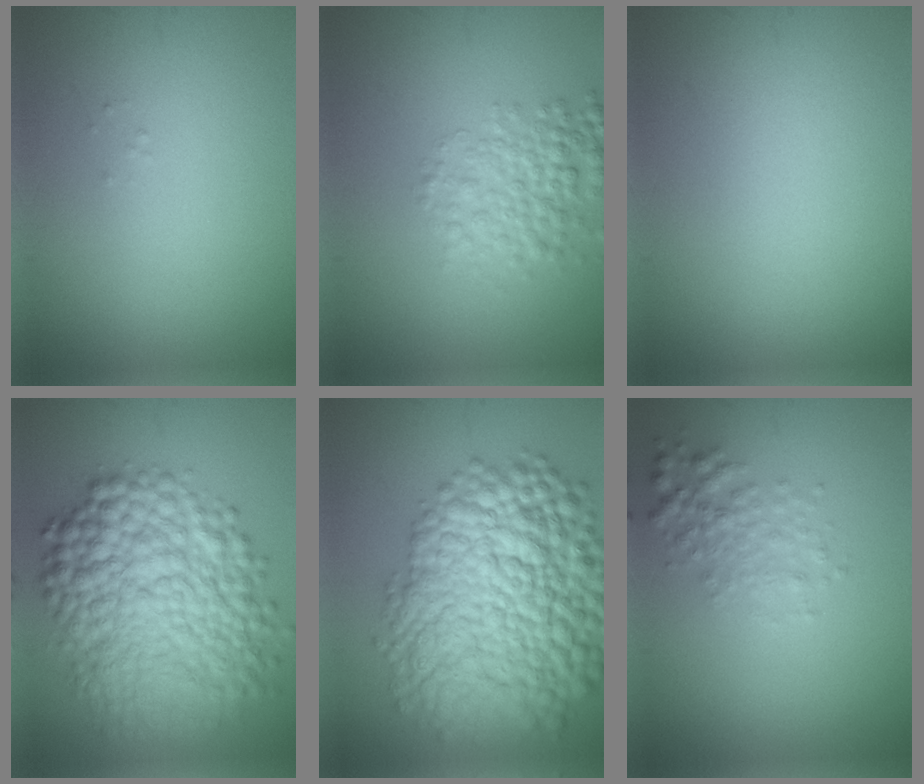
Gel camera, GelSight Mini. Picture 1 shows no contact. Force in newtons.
{"total": 4.0, "press": 4.0, "slide": 0.1}
{"total": 0.0}
{"total": 12.6, "press": 12.6, "slide": 0.1}
{"total": 15.8, "press": 15.8, "slide": 0.6}
{"total": 2.4, "press": 2.4, "slide": 0.1}